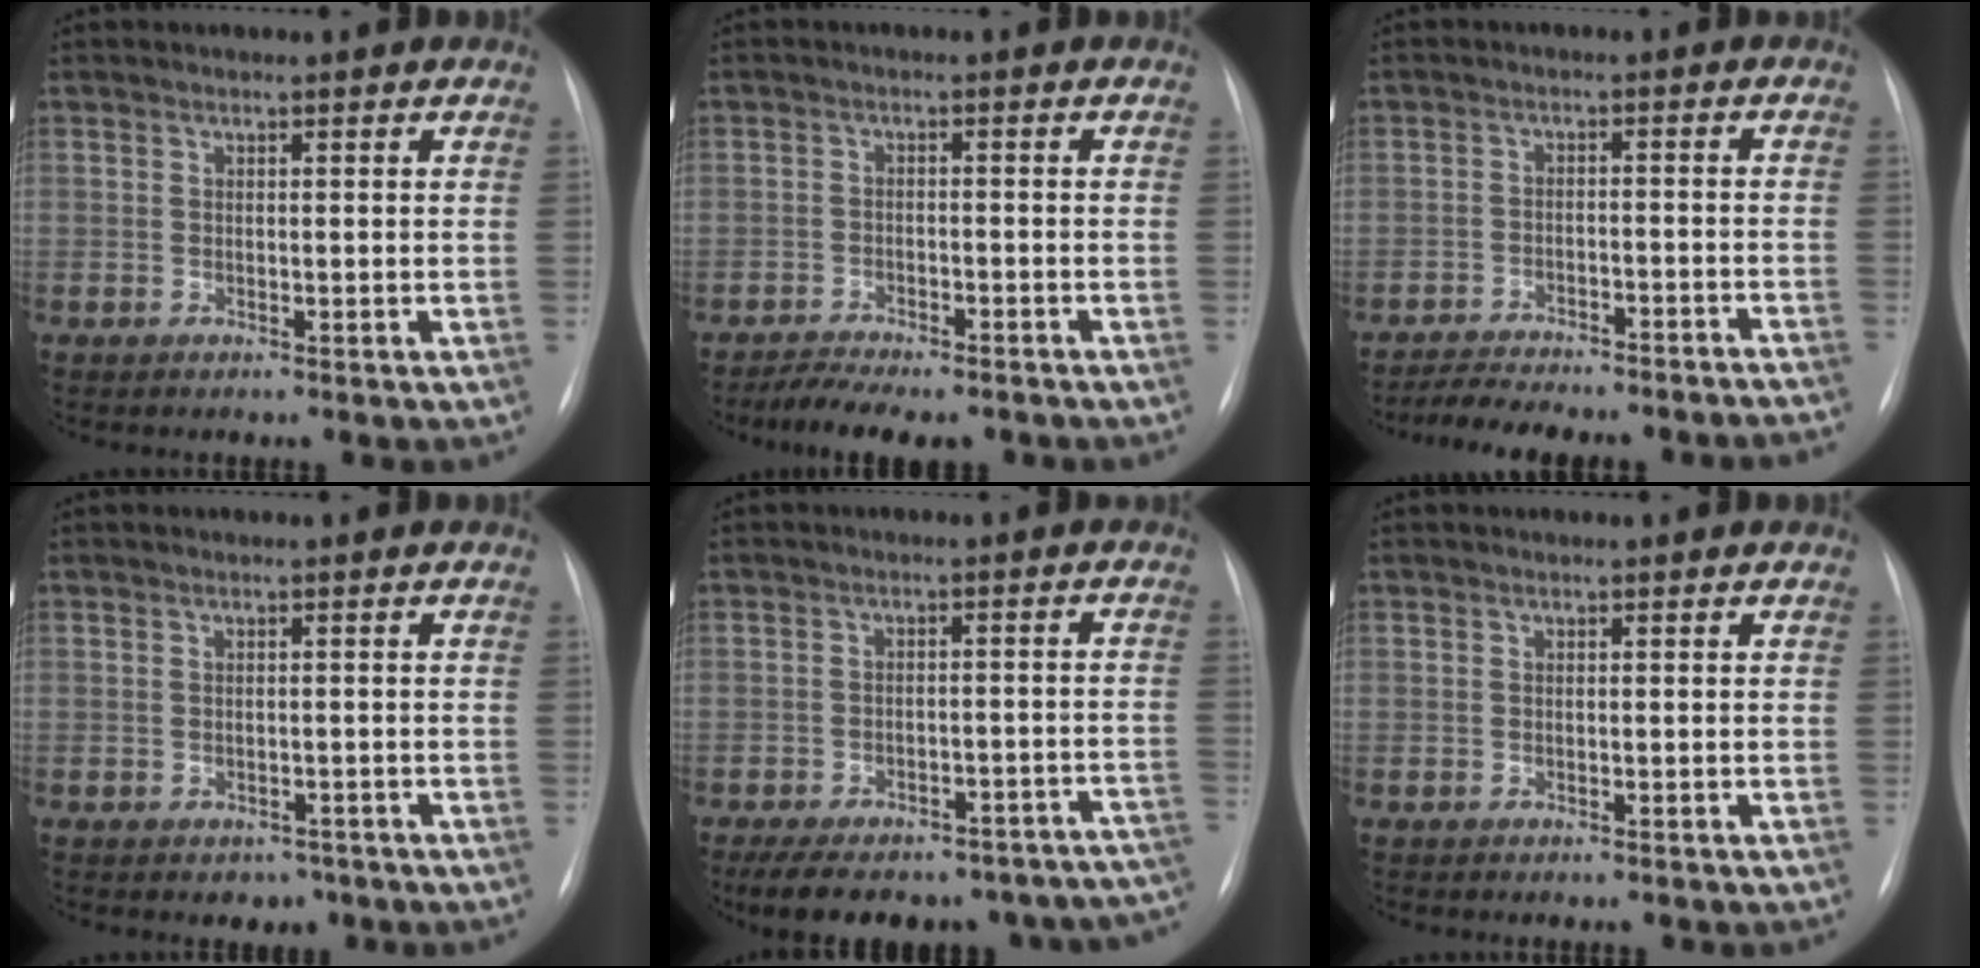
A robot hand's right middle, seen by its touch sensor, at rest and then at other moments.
{"total": 9.4, "force": [-7.9, 2.8, 4.2], "torque": [-0.058, 0.001, -0.115]}
{"total": 15.2, "force": [-14.3, 1.3, 5.0], "torque": [-0.071, 0.005, -0.188]}
{"total": 2.1, "force": [-1.3, 1.5, 0.5], "torque": [-0.003, 0.004, -0.010]}
{"total": 25.9, "force": [-21.4, 10.0, 10.7], "torque": [-0.135, 0.015, -0.257]}
{"total": 0.0}